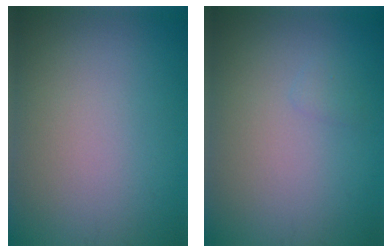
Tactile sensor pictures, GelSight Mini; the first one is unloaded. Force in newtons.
{"total": 0.6, "press": 0.6, "slide": 0.0}